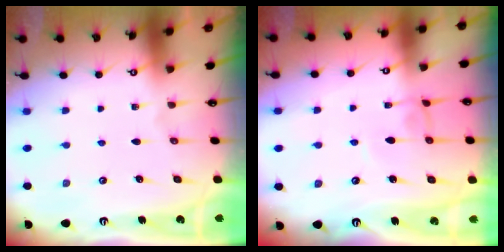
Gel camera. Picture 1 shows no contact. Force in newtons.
{"total": 2.6, "press": 2.6, "slide": 0.1}